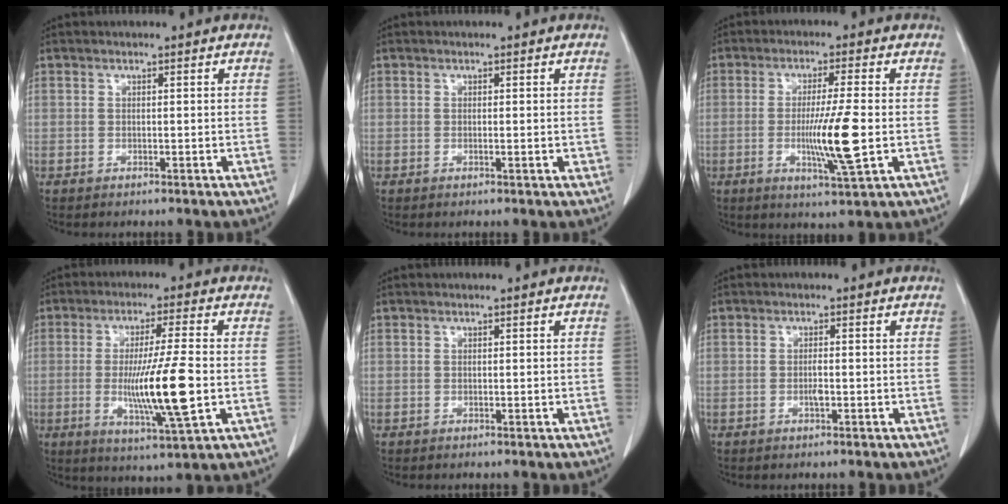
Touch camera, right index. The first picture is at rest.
{"total": 0.9, "force": [-0.1, 0.3, 0.9], "torque": [-0.011, -0.001, 0.000]}
{"total": 8.9, "force": [-1.5, -0.3, 8.8], "torque": [-0.154, -0.019, -0.027]}
{"total": 12.1, "force": [-1.7, 0.1, 12.0], "torque": [-0.216, -0.021, -0.030]}
{"total": 0.0}
{"total": 1.1, "force": [-0.4, 0.2, 1.0], "torque": [-0.022, 0.001, -0.008]}